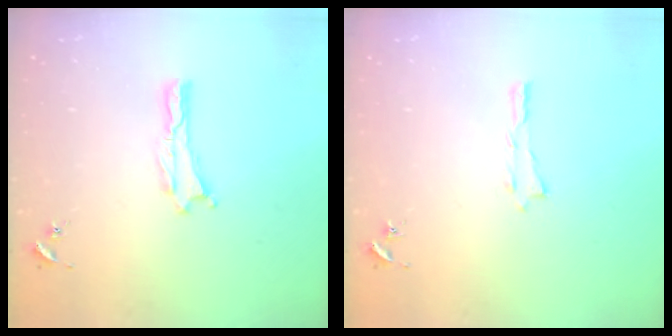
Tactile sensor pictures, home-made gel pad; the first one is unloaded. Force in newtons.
{"total": 0.0}